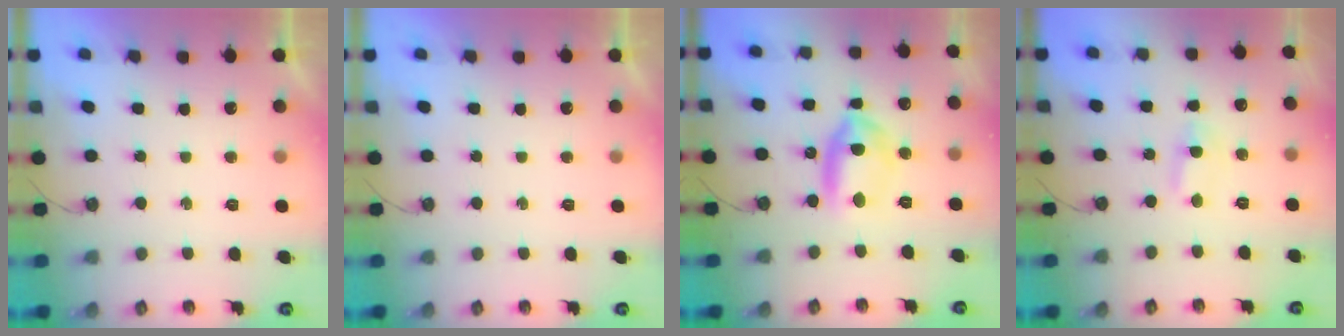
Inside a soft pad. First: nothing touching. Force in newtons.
{"total": 0.0}
{"total": 10.3, "press": 10.2, "slide": 1.4}
{"total": 12.1, "press": 2.0, "slide": 11.9}